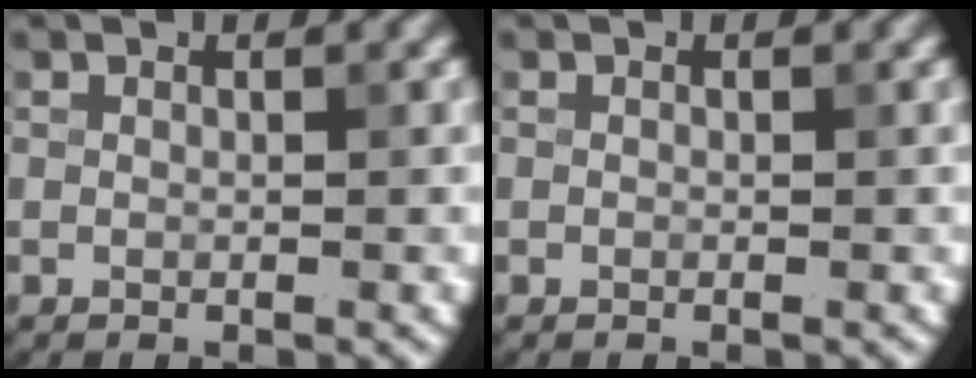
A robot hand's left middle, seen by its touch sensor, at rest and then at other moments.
{"total": 0.0}